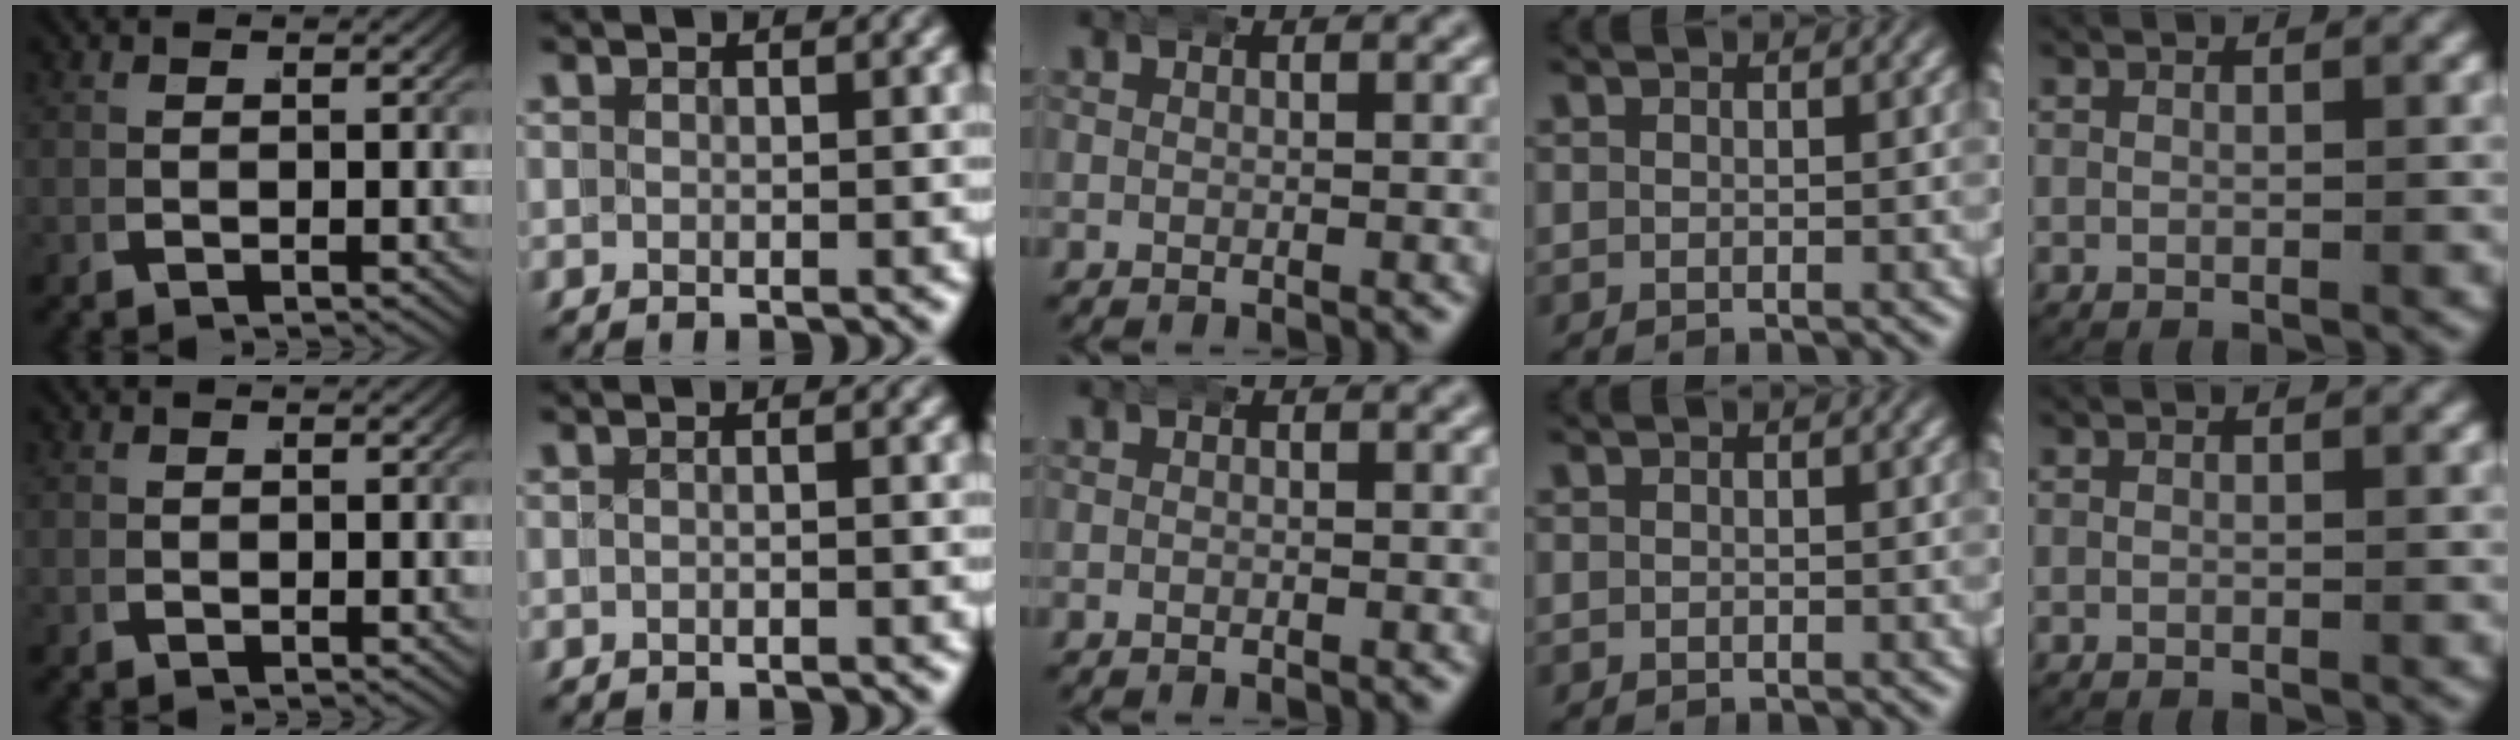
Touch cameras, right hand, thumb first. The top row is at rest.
{"thumb": {"total": 0.7, "force": [0.5, 0.4, 0.2], "torque": [0.000, -0.001, 0.014]}, "index": {"total": 1.1, "force": [-0.7, -0.9, -0.1], "torque": [0.004, 0.003, -0.011]}}